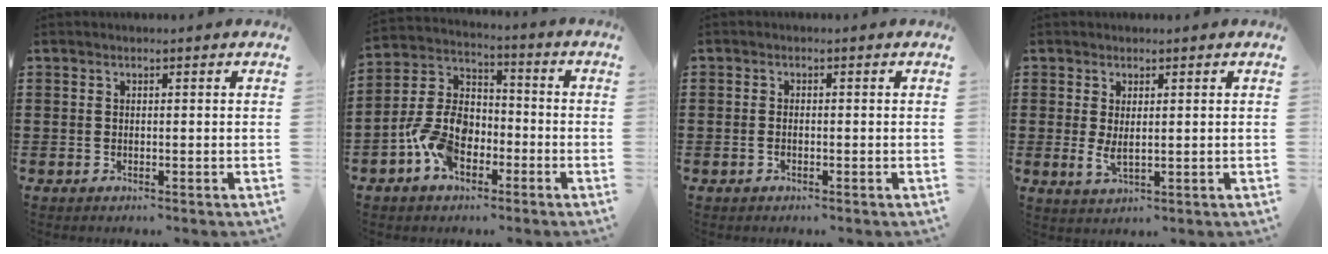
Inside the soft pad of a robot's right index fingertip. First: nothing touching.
{"total": 9.8, "force": [-4.0, 6.2, 6.4], "torque": [-0.166, 0.004, -0.081]}
{"total": 0.8, "force": [-0.4, 0.2, 0.7], "torque": [-0.016, -0.006, -0.005]}
{"total": 2.6, "force": [0.9, 1.0, 2.2], "torque": [-0.052, 0.000, 0.014]}